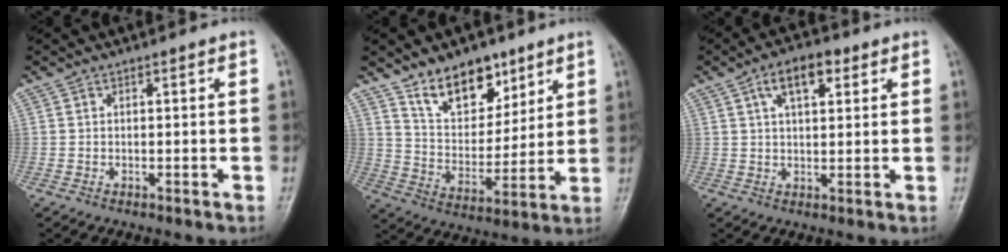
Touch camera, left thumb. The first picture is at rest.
{"total": 12.7, "force": [8.6, 7.2, 5.9], "torque": [-0.055, -0.062, 0.156]}
{"total": 7.2, "force": [3.2, 3.6, 5.3], "torque": [-0.077, 0.001, 0.048]}